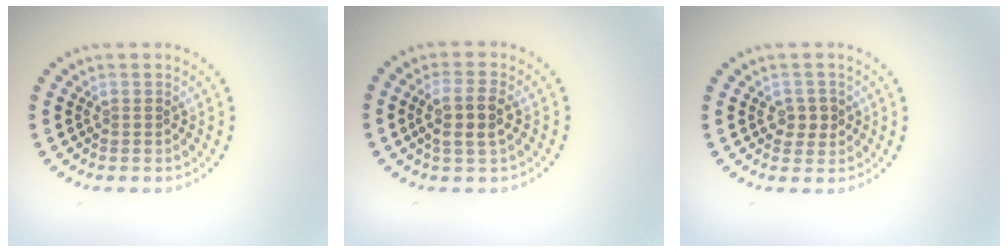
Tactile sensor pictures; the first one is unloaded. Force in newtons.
{"total": 3.0, "press": 2.7, "slide": 1.2}
{"total": 1.9, "press": 1.8, "slide": 0.5}